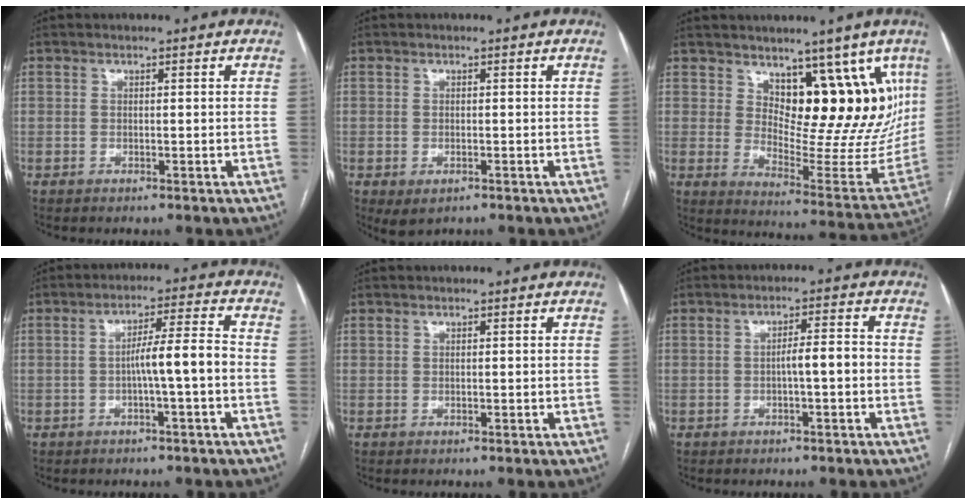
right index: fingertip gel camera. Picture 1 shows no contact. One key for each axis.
{"total": 2.4, "fx": -1.0, "fy": 1.4, "fz": 1.7, "tx": -0.032, "ty": -0.005, "tz": -0.005}
{"total": 18.5, "fx": 8.7, "fy": 7.3, "fz": 14.6, "tx": -0.172, "ty": -0.008, "tz": 0.141}
{"total": 6.1, "fx": -1.4, "fy": -0.3, "fz": 6.0, "tx": -0.096, "ty": 0.018, "tz": -0.020}
{"total": 0.0}
{"total": 3.7, "fx": -0.8, "fy": 0.4, "fz": 3.6, "tx": -0.054, "ty": 0.011, "tz": -0.012}